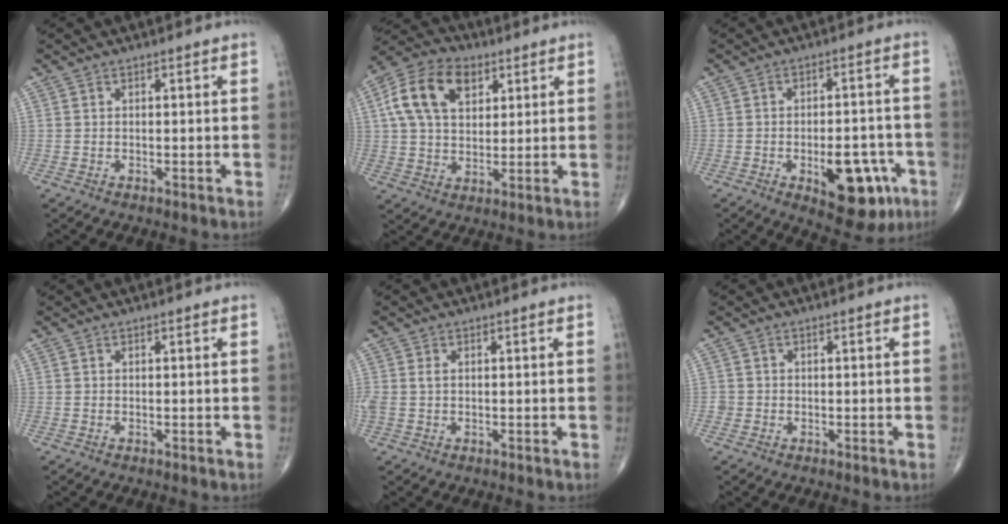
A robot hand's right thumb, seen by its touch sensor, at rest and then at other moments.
{"total": 14.3, "force": [5.1, 9.2, 9.6], "torque": [-0.164, 0.004, 0.088]}
{"total": 13.5, "force": [-5.3, 6.5, 10.6], "torque": [-0.107, 0.024, -0.061]}
{"total": 0.0}
{"total": 2.0, "force": [0.2, 1.3, 1.5], "torque": [-0.050, 0.007, 0.008]}
{"total": 1.2, "force": [-0.3, 1.1, 0.0], "torque": [0.008, 0.006, -0.009]}